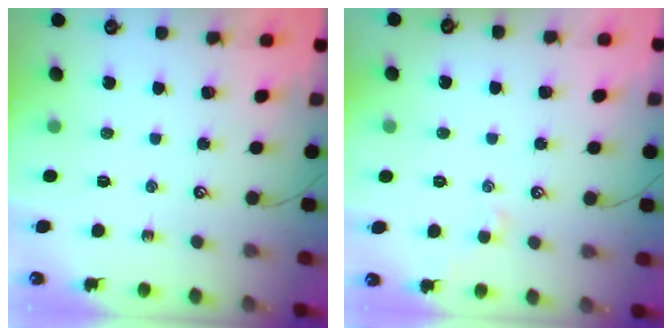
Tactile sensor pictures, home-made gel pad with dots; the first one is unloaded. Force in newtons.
{"total": 0.6, "press": 0.3, "slide": 0.5}